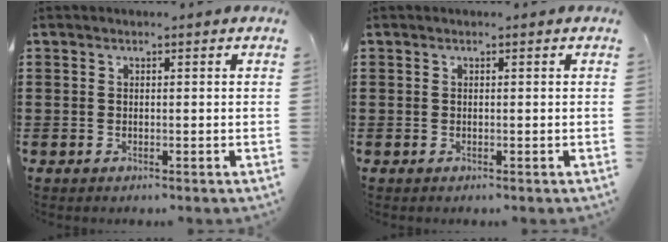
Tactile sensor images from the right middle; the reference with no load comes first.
{"total": 0.0}